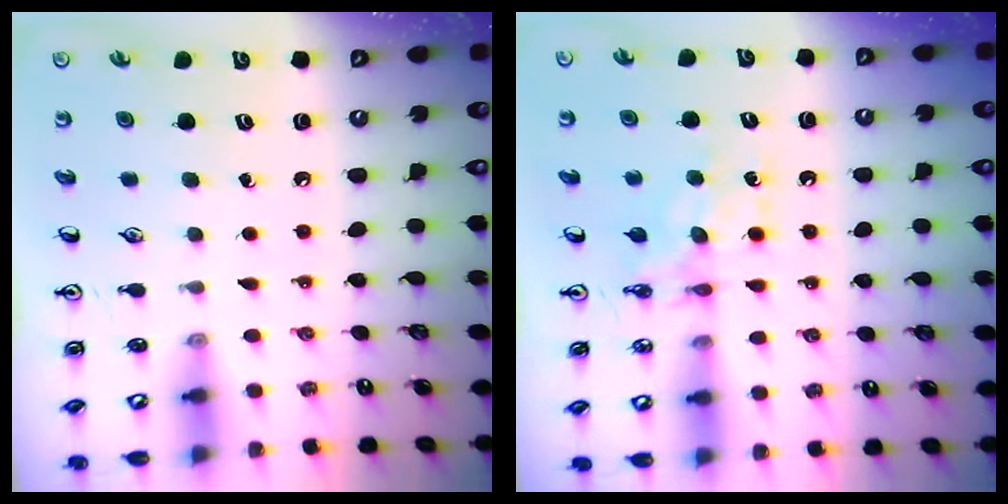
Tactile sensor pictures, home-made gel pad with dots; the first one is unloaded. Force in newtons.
{"total": 5.5, "press": 5.5, "slide": 0.7}